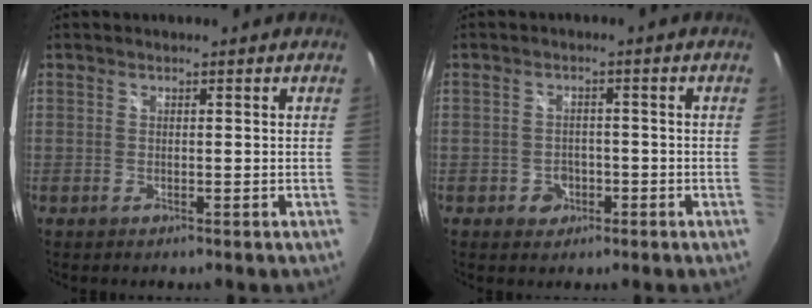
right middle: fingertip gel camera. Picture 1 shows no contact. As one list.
[{"total": 3.2, "force": [-1.4, 2.8, 0.7], "torque": [-0.019, 0.006, -0.018]}]